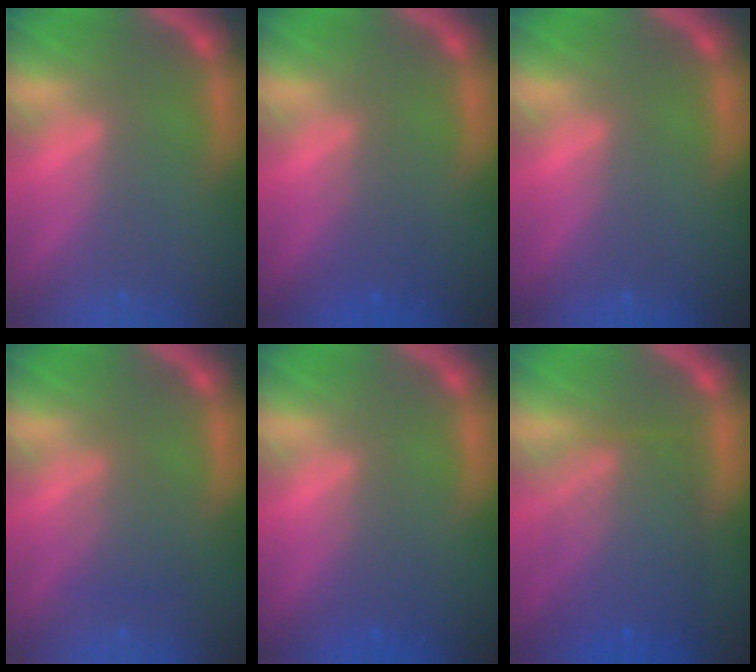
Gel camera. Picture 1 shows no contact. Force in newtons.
{"total": 2.0}
{"total": 0.0}
{"total": 2.5}
{"total": 2.0}
{"total": 7.5}